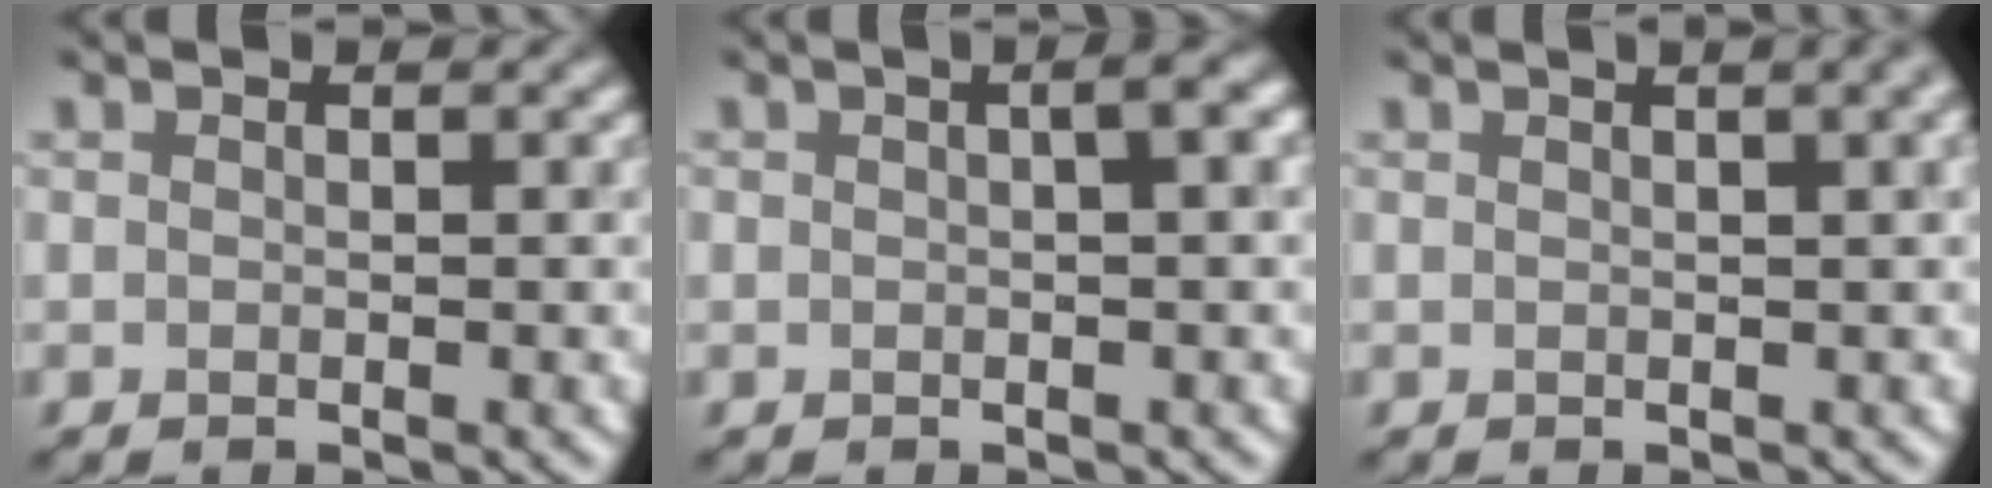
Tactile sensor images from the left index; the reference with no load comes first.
{"total": 2.5, "force": [0.6, 0.8, 2.3], "torque": [-0.028, 0.008, 0.004]}
{"total": 5.7, "force": [2.2, 2.7, 4.5], "torque": [-0.020, 0.034, -0.011]}